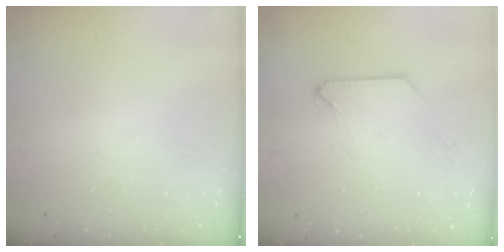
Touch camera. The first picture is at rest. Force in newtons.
{"total": 0.0}